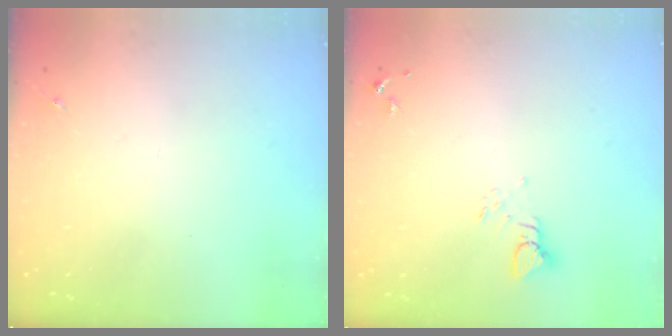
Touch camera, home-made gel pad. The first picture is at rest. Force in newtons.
{"total": 4.0, "press": 4.0, "slide": 0.1}